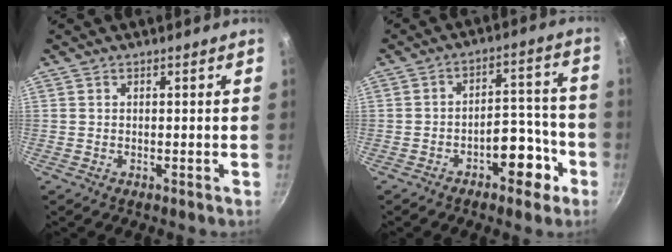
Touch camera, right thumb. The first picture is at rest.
{"total": 8.9, "force": [-4.6, 4.7, 6.0], "torque": [-0.049, 0.059, -0.055]}